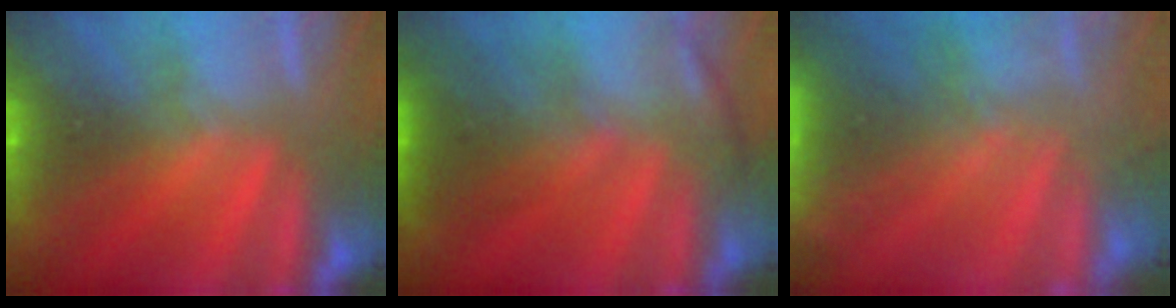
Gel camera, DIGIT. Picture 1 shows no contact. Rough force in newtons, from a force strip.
{"total": 2.7}
{"total": 11.8}